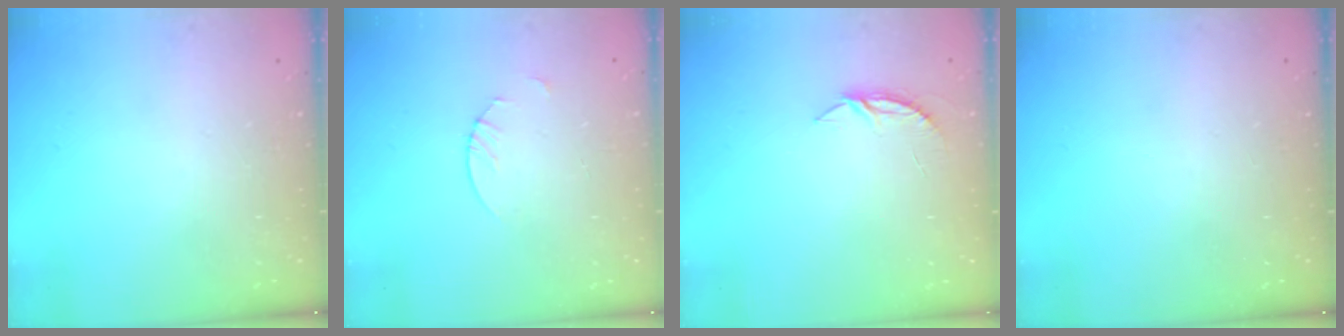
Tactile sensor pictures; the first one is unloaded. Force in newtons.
{"total": 1.8, "press": 1.8, "slide": 0.2}
{"total": 3.7, "press": 3.6, "slide": 0.4}
{"total": 0.0}